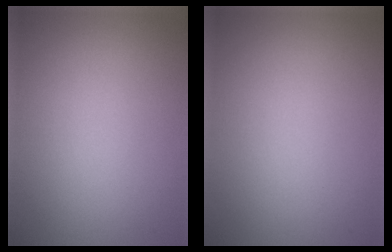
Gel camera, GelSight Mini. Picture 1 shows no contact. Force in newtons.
{"total": 0.0}